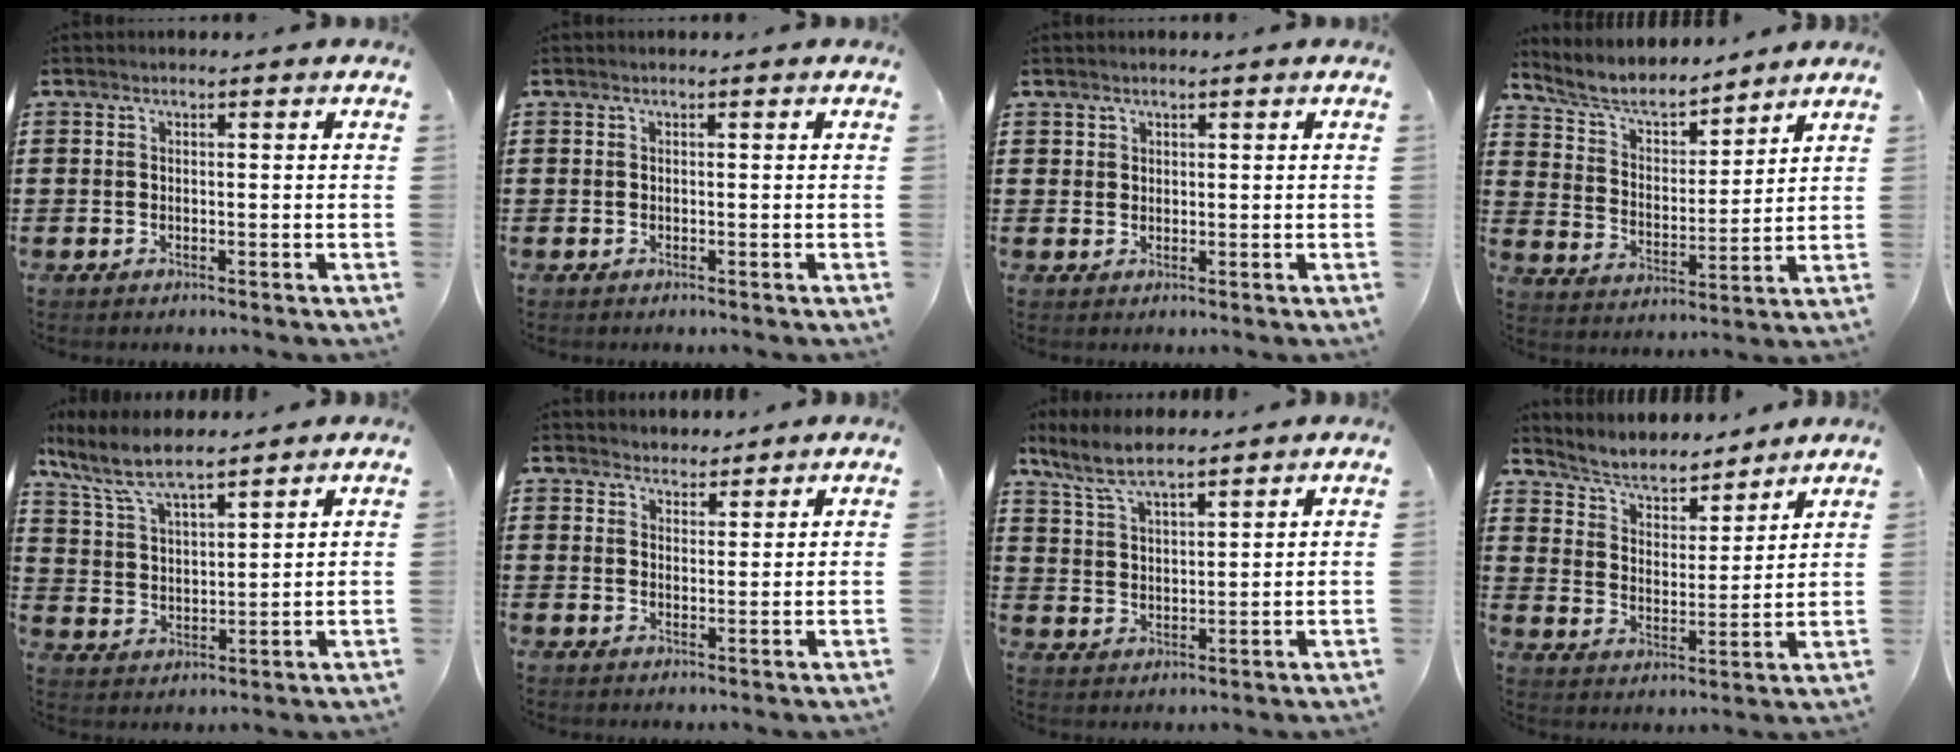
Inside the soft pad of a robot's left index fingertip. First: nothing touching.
{"total": 0.0}
{"total": 1.2, "force": [0.9, 0.8, 0.0], "torque": [-0.005, 0.002, 0.019]}
{"total": 6.7, "force": [6.0, 1.7, 2.4], "torque": [-0.074, -0.031, 0.102]}
{"total": 8.1, "force": [6.9, 1.7, 3.8], "torque": [-0.101, -0.021, 0.124]}
{"total": 2.6, "force": [2.4, 0.9, -0.6], "torque": [0.001, 0.001, 0.047]}
{"total": 6.6, "force": [5.6, 1.5, 3.1], "torque": [-0.080, -0.009, 0.103]}
{"total": 5.1, "force": [4.9, 1.2, 1.1], "torque": [-0.048, -0.032, 0.080]}